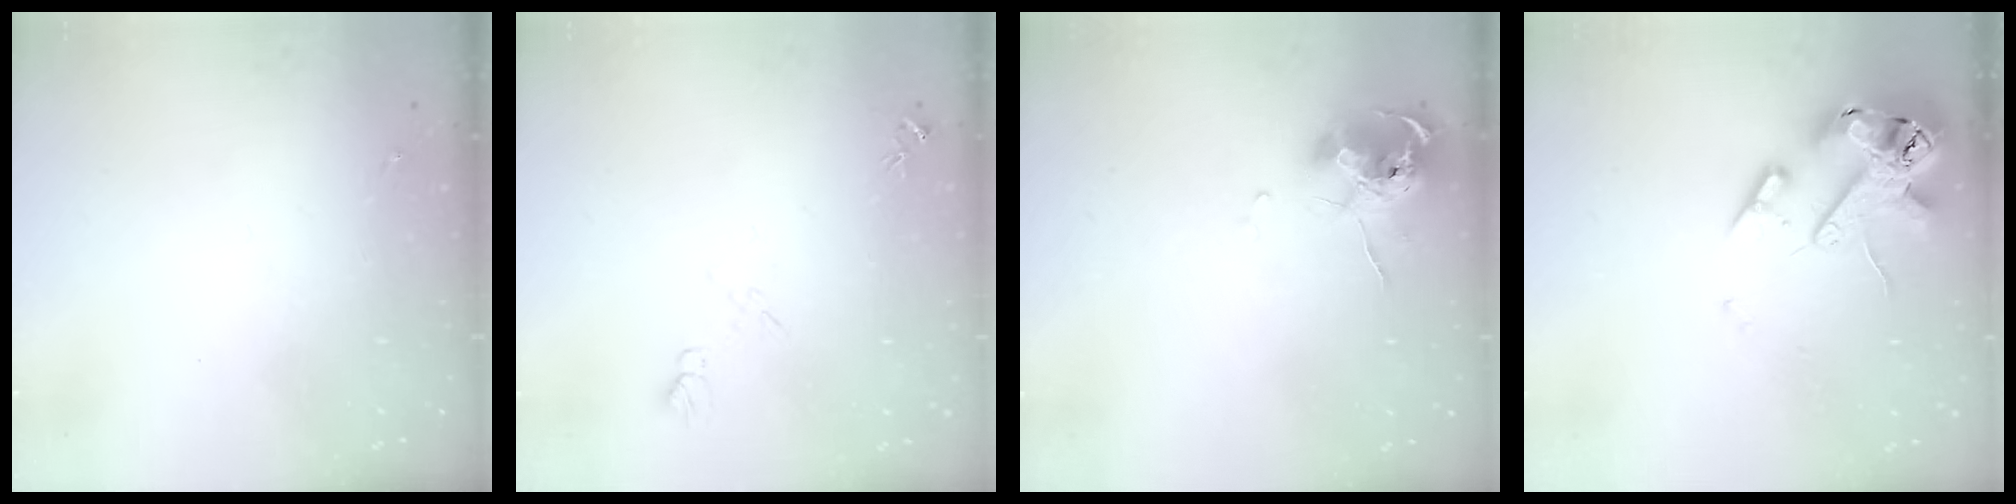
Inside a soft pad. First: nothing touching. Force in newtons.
{"total": 6.7, "press": 6.7, "slide": 0.7}
{"total": 10.4, "press": 10.3, "slide": 1.2}
{"total": 18.6, "press": 18.4, "slide": 2.8}